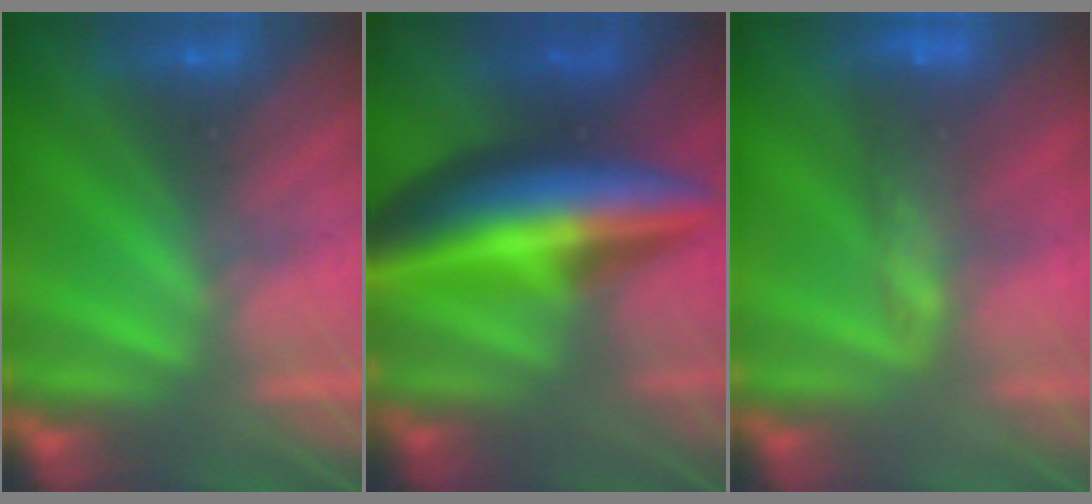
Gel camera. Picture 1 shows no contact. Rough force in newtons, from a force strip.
{"total": 12.7}
{"total": 8.7}